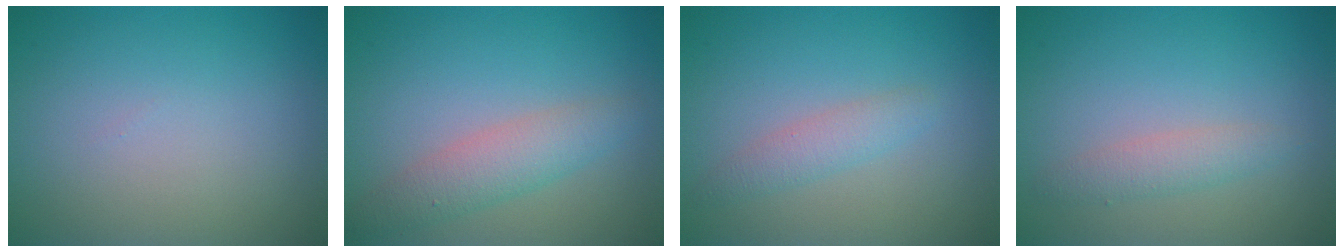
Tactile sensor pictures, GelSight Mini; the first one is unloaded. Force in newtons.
{"total": 3.2, "press": 3.2, "slide": 0.1}
{"total": 1.9, "press": 1.9, "slide": 0.1}
{"total": 1.9, "press": 1.9, "slide": 0.1}